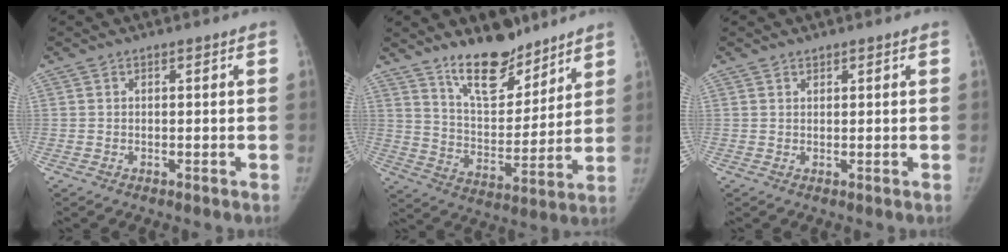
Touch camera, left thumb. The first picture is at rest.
{"total": 14.1, "force": [10.9, 5.8, 6.8], "torque": [-0.072, -0.084, 0.192]}
{"total": 0.8, "force": [0.7, 0.4, 0.1], "torque": [0.006, -0.006, 0.010]}